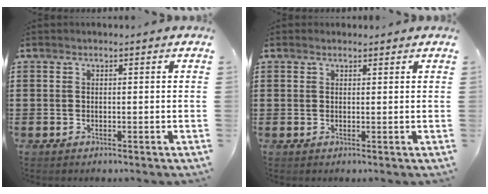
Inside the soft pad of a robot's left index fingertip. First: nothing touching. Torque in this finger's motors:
{"motor_torque": [1.60, -0.54, 0.16, 0.01]}